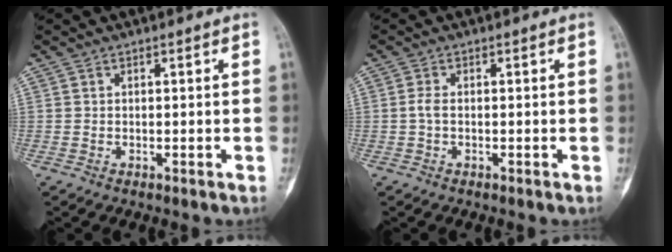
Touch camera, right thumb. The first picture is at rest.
{"total": 1.4, "force": [-0.2, 0.6, 1.3], "torque": [-0.029, 0.000, -0.007]}